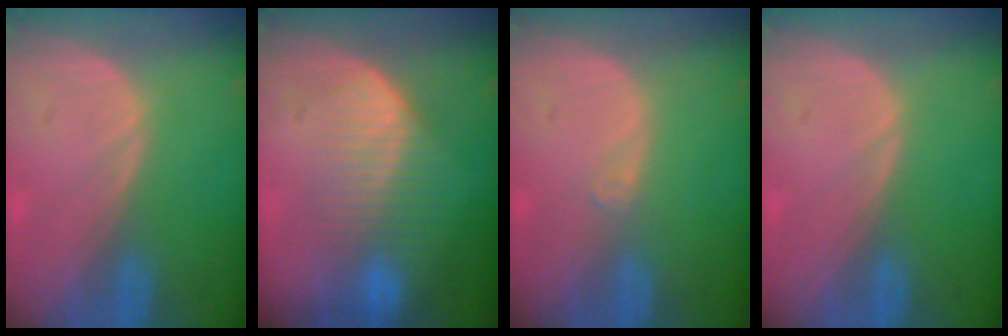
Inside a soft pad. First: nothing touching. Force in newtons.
{"total": 7.7, "press": 7.4, "slide": 2.2}
{"total": 0.9, "press": 0.7, "slide": 0.6}
{"total": 0.0}